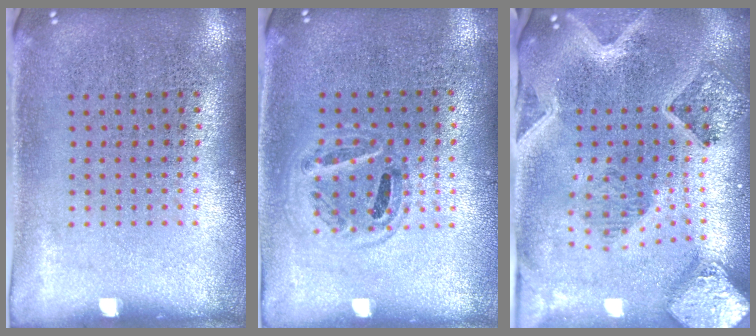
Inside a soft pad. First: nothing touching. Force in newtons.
{"total": 0.9, "press": 0.8, "slide": 0.3}
{"total": 3.0, "press": 2.6, "slide": 1.6}